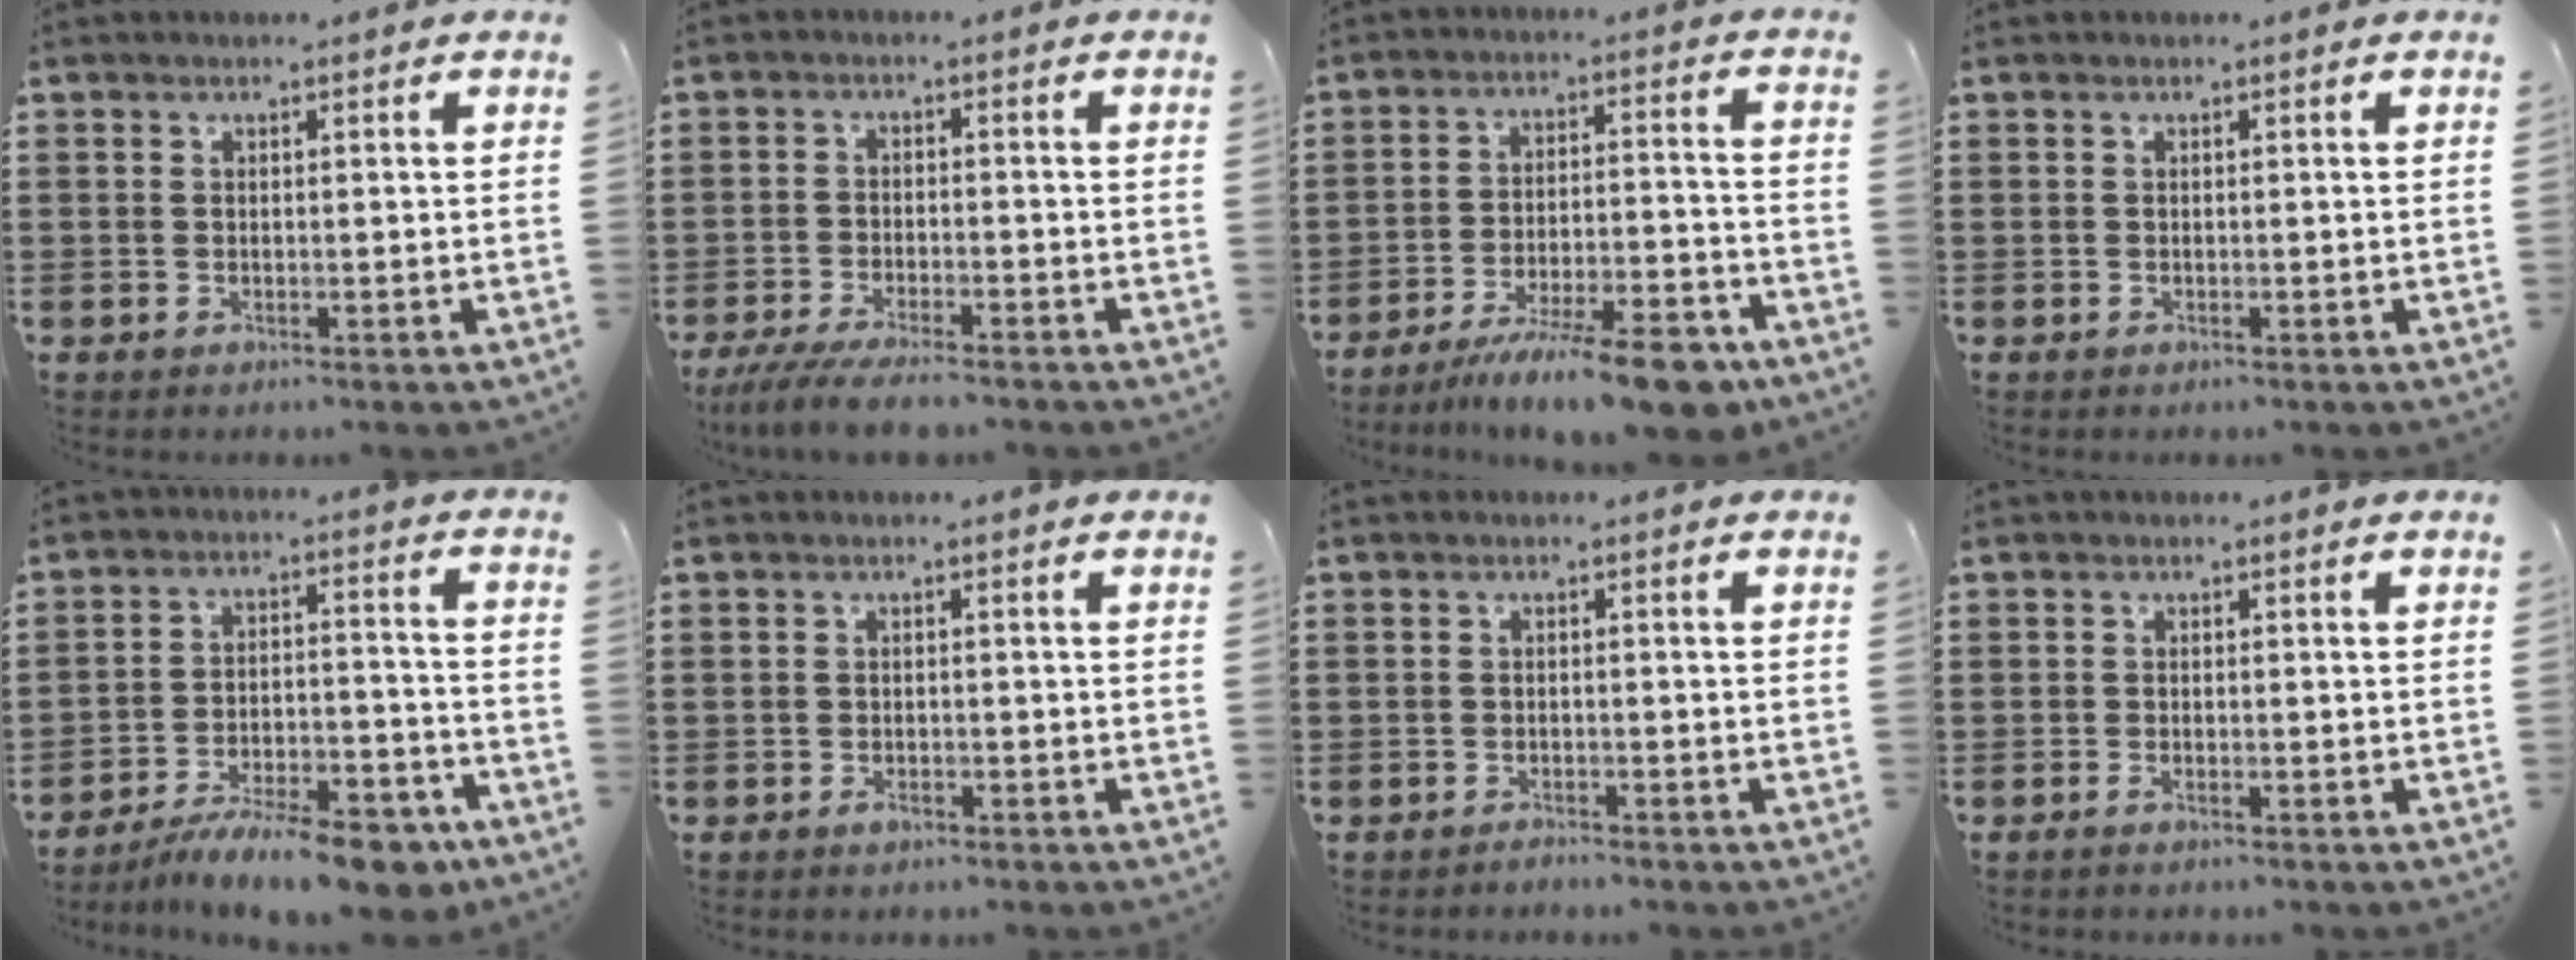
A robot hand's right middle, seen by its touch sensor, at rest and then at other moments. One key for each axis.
{"total": 5.0, "fx": -4.5, "fy": 0.4, "fz": 2.3, "tx": -0.059, "ty": -0.015, "tz": -0.088}
{"total": 12.6, "fx": -10.0, "fy": 1.9, "fz": 7.4, "tx": -0.109, "ty": 0.031, "tz": -0.174}
{"total": 0.0}
{"total": 11.4, "fx": -9.7, "fy": 2.0, "fz": 5.7, "tx": -0.081, "ty": 0.031, "tz": -0.176}
{"total": 1.0, "fx": -0.8, "fy": 0.4, "fz": 0.5, "tx": -0.013, "ty": -0.004, "tz": -0.014}
{"total": 1.2, "fx": -1.2, "fy": 0.2, "fz": -0.1, "tx": -0.003, "ty": 0.002, "tz": -0.026}
{"total": 0.6, "fx": -0.5, "fy": 0.1, "fz": 0.4, "tx": -0.010, "ty": -0.002, "tz": -0.008}